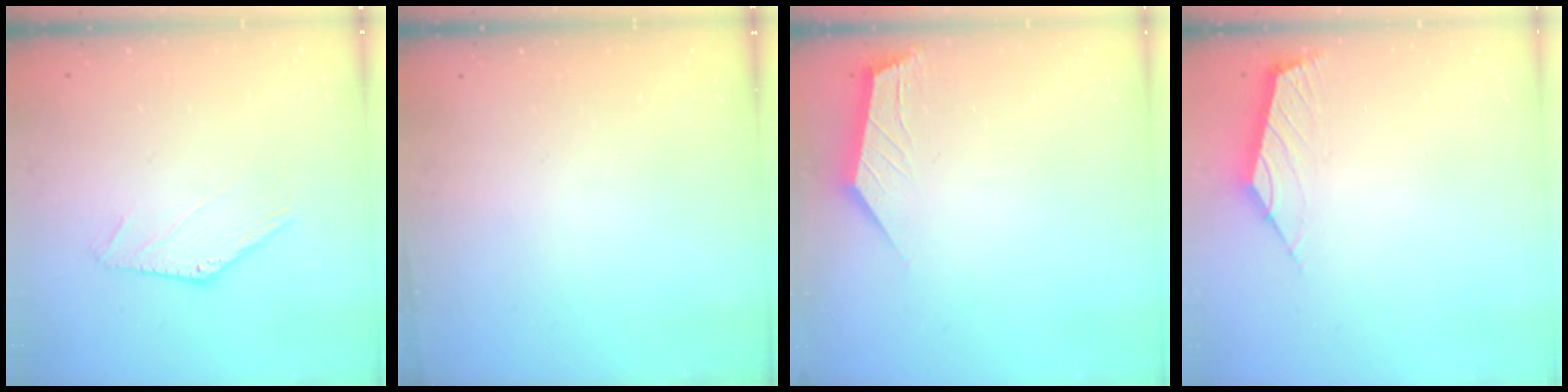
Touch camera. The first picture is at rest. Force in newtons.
{"total": 0.0}
{"total": 2.8, "press": 2.8, "slide": 0.4}
{"total": 2.3, "press": 2.3, "slide": 0.6}